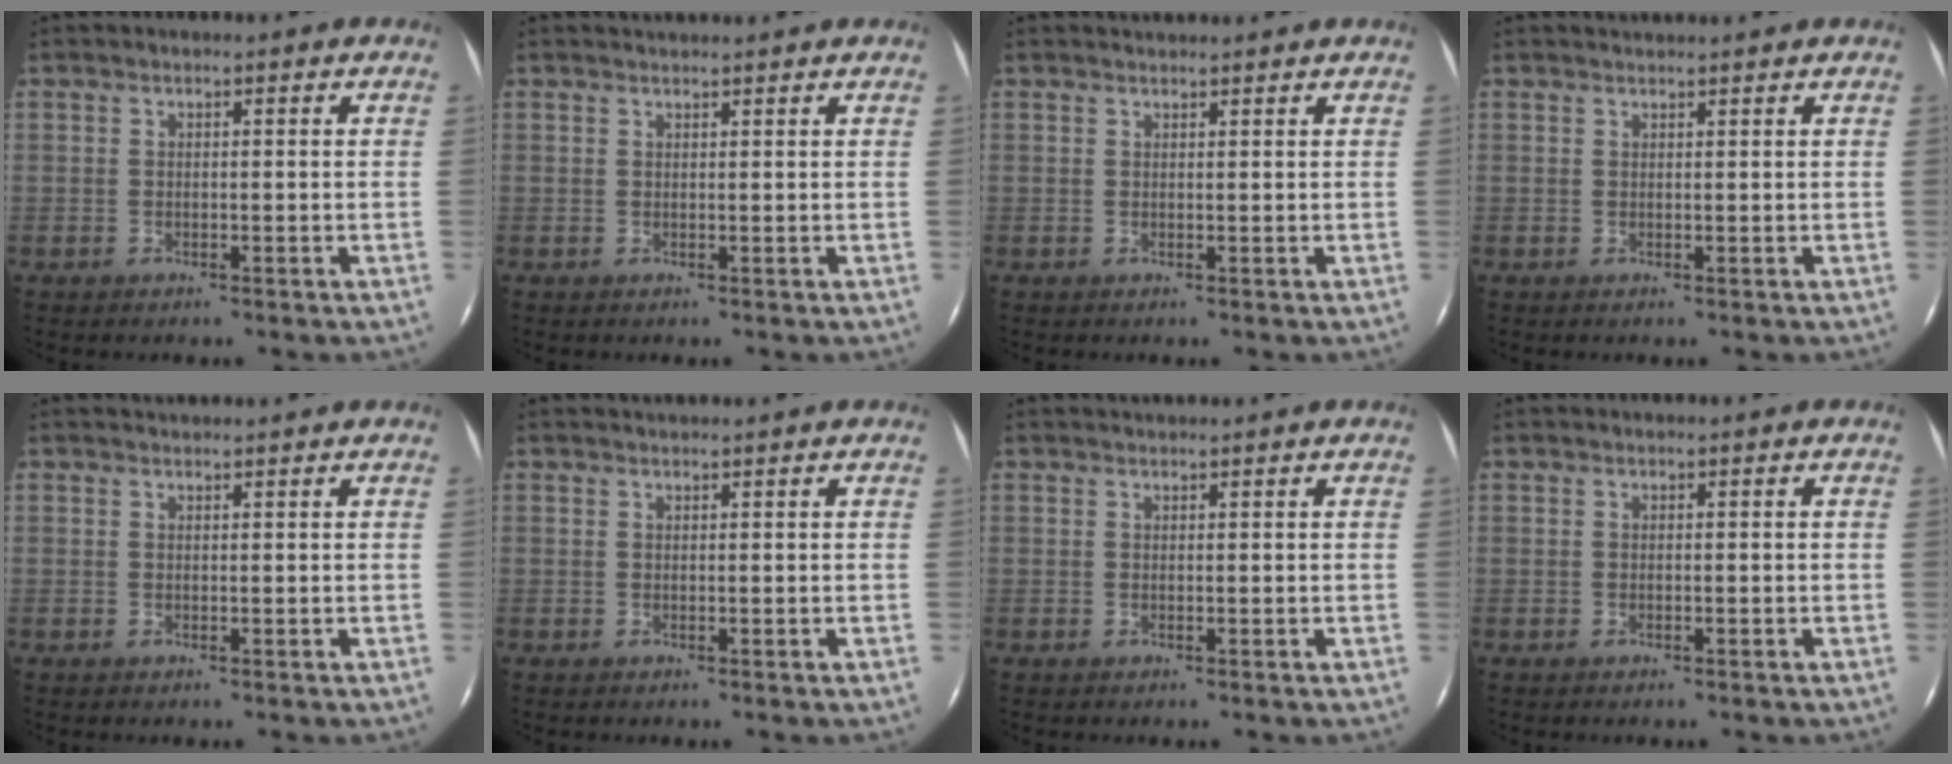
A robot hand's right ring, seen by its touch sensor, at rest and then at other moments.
{"total": 1.8, "force": [1.7, -0.2, 0.4], "torque": [-0.014, 0.001, 0.023]}
{"total": 1.4, "force": [1.4, -0.1, 0.2], "torque": [-0.009, 0.000, 0.021]}
{"total": 1.4, "force": [1.4, -0.2, 0.2], "torque": [-0.009, -0.001, 0.021]}
{"total": 1.5, "force": [1.5, -0.1, 0.2], "torque": [-0.010, 0.000, 0.021]}
{"total": 1.1, "force": [1.1, -0.2, 0.2], "torque": [-0.010, -0.002, 0.017]}
{"total": 1.1, "force": [1.0, -0.2, 0.2], "torque": [-0.009, -0.002, 0.017]}
{"total": 0.0}